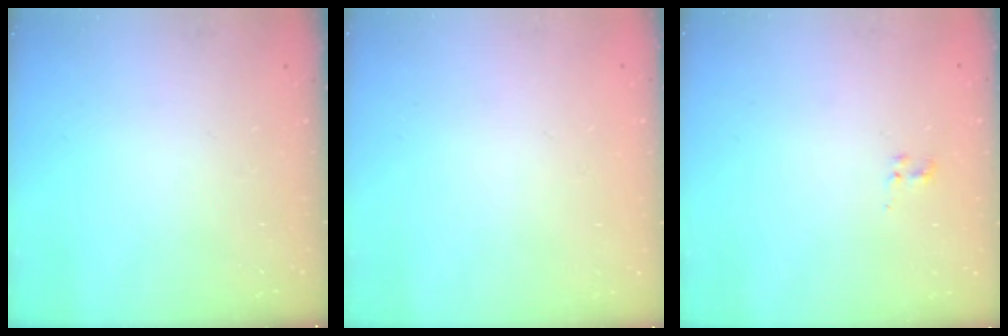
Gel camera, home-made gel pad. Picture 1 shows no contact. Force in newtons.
{"total": 1.9, "press": 1.9, "slide": 0.2}
{"total": 1.5, "press": 1.3, "slide": 0.9}